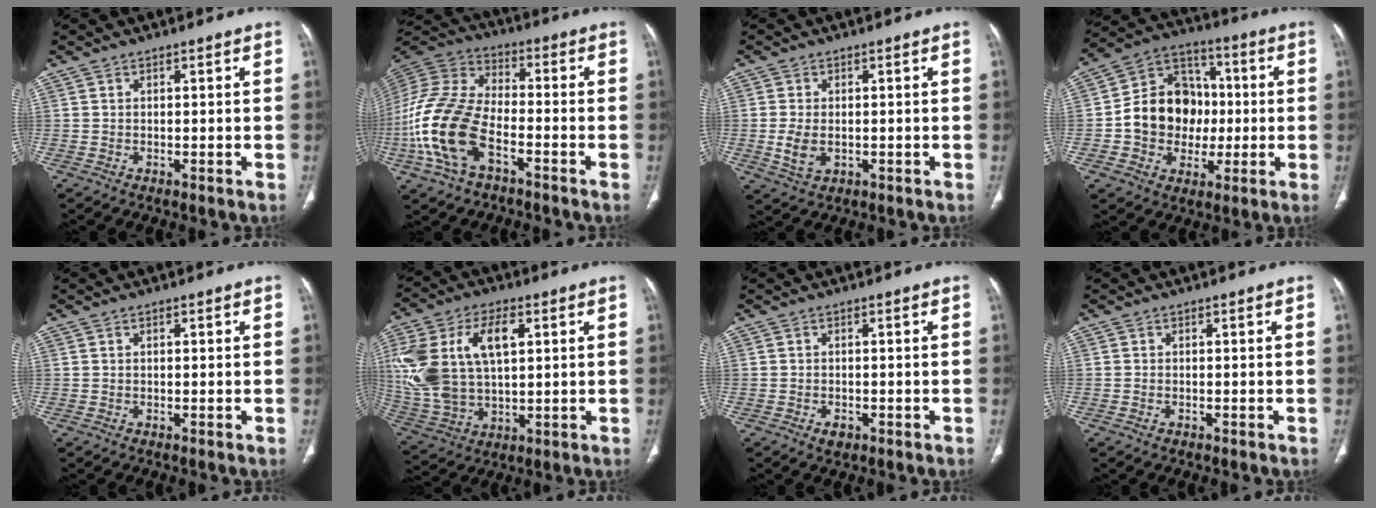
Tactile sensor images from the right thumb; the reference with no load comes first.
{"total": 18.5, "force": [-6.6, 9.9, 14.2], "torque": [-0.308, 0.032, -0.130]}
{"total": 4.7, "force": [-0.6, 3.0, 3.5], "torque": [-0.072, -0.007, -0.004]}
{"total": 14.9, "force": [-0.7, 12.4, 8.2], "torque": [-0.085, 0.030, -0.012]}
{"total": 0.5, "force": [0.2, 0.3, 0.4], "torque": [-0.008, 0.003, 0.003]}
{"total": 19.7, "force": [4.9, 11.4, 15.3], "torque": [-0.321, 0.004, 0.097]}
{"total": 1.9, "force": [-0.9, 1.3, 1.1], "torque": [-0.014, 0.002, -0.009]}
{"total": 0.6, "force": [-0.3, 0.4, 0.3], "torque": [-0.010, 0.004, -0.004]}